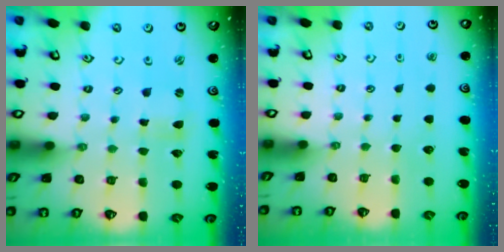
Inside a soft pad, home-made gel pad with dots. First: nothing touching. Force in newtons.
{"total": 0.0}